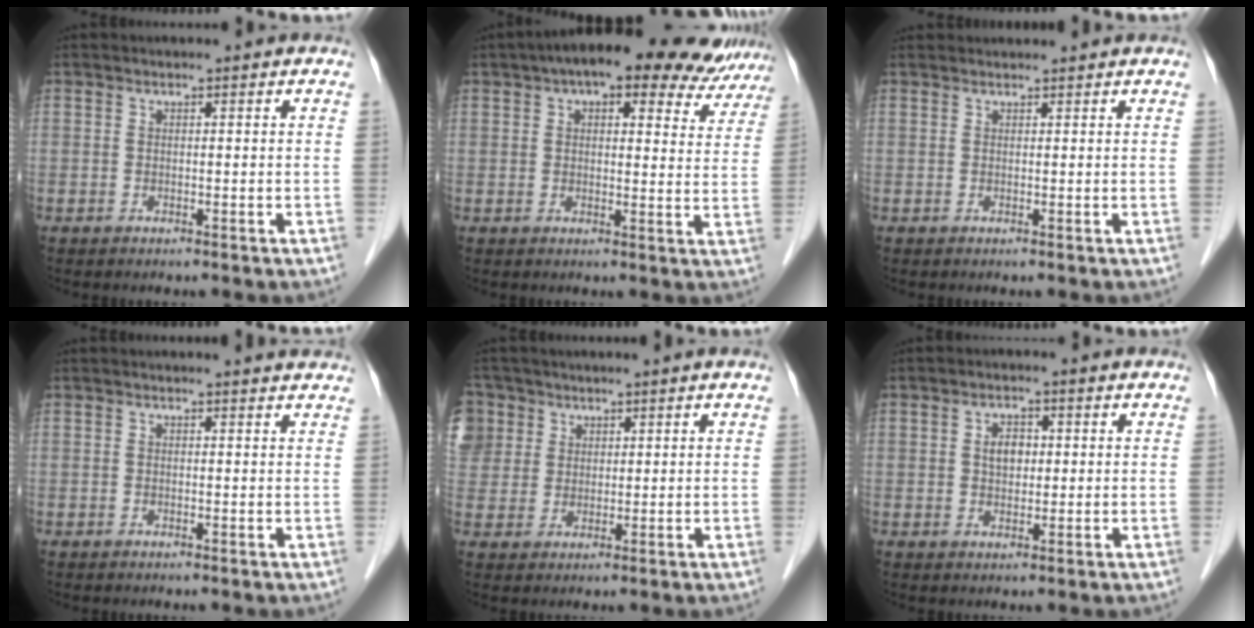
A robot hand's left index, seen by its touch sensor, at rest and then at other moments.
{"total": 16.1, "force": [12.5, 5.8, 8.3], "torque": [-0.098, 0.035, 0.147]}
{"total": 2.8, "force": [2.8, 0.3, 0.1], "torque": [-0.007, 0.024, 0.041]}
{"total": 6.8, "force": [6.7, 0.1, 1.1], "torque": [-0.009, -0.007, 0.054]}
{"total": 12.6, "force": [5.8, 10.5, 3.9], "torque": [-0.145, 0.043, 0.131]}
{"total": 3.0, "force": [0.5, 2.1, 2.1], "torque": [-0.037, 0.005, 0.011]}